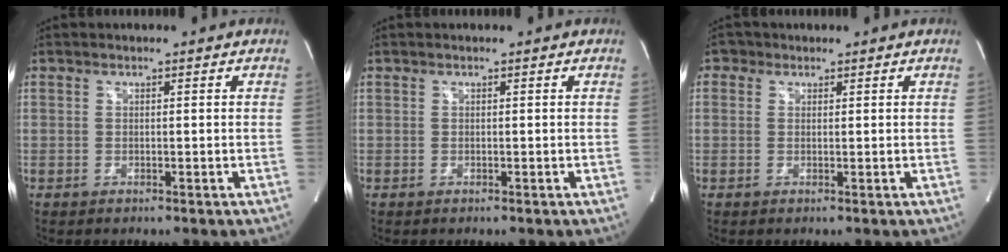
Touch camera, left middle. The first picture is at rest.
{"total": 0.0}
{"total": 1.7, "force": [0.8, 1.4, 0.3], "torque": [-0.001, 0.006, 0.008]}